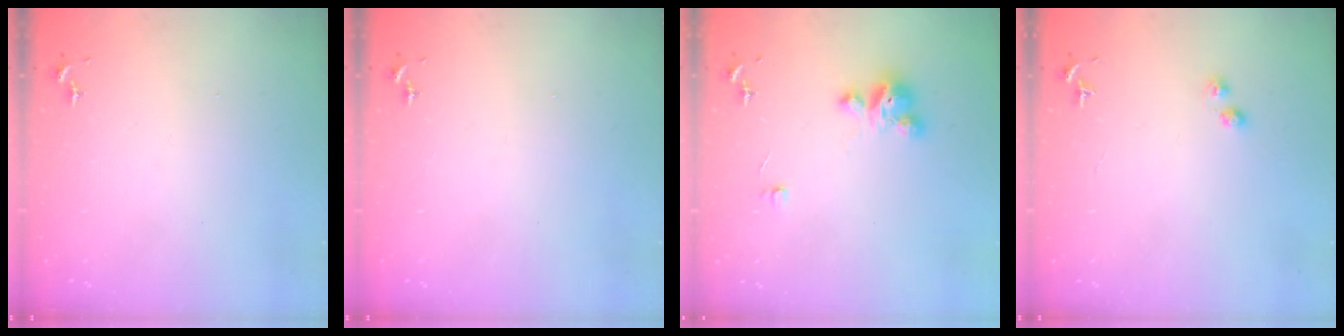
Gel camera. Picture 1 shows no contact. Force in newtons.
{"total": 0.0}
{"total": 5.3, "press": 5.3, "slide": 0.3}
{"total": 2.3, "press": 2.2, "slide": 0.3}